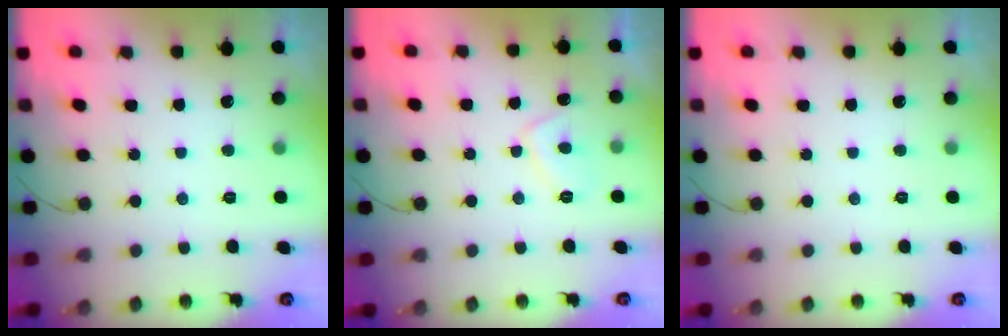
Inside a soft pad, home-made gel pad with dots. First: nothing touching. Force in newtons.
{"total": 4.4, "press": 4.2, "slide": 1.1}
{"total": 0.0}